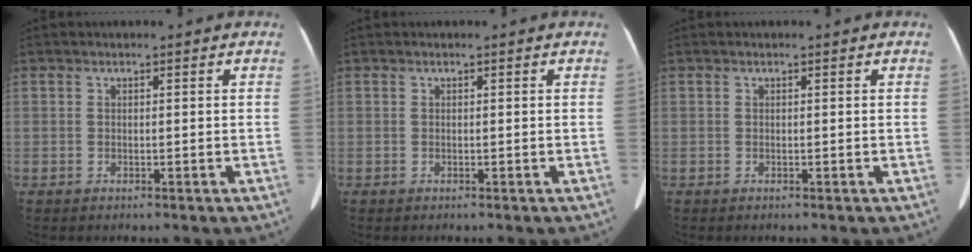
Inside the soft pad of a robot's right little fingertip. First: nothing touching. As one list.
[{"total": 0.0}, {"total": 0.0}]